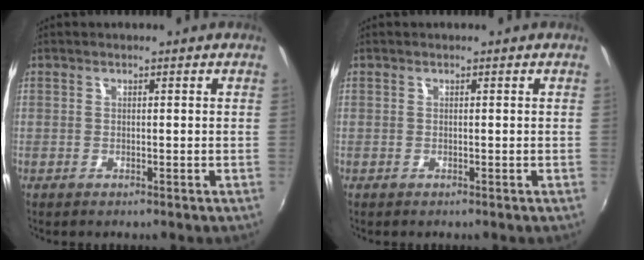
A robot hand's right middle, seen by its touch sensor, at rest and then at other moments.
{"total": 0.0}